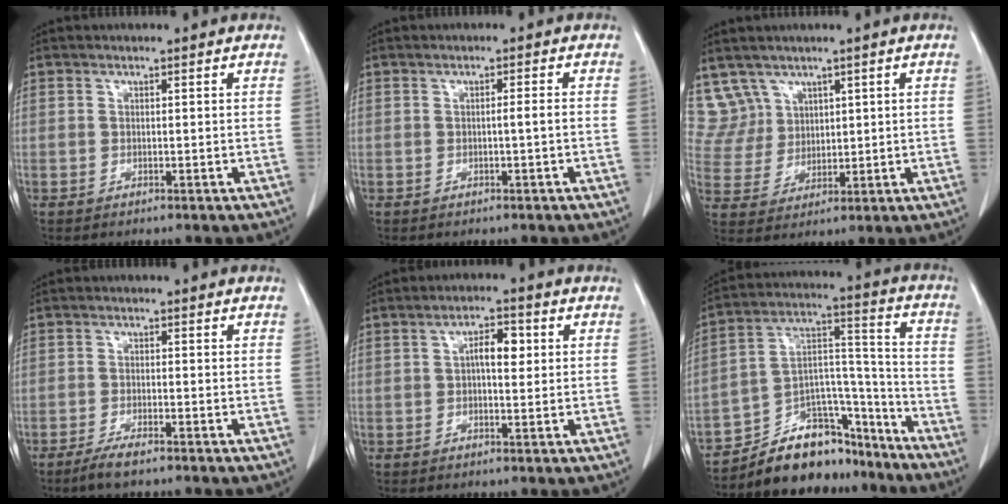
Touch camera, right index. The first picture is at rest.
{"total": 1.2, "force": [-0.3, -0.1, 1.2], "torque": [-0.019, 0.001, -0.004]}
{"total": 6.5, "force": [4.4, 4.8, -0.4], "torque": [0.006, 0.015, 0.103]}
{"total": 3.0, "force": [-2.3, 0.3, 1.9], "torque": [-0.041, -0.004, -0.045]}
{"total": 4.3, "force": [0.7, 1.6, 4.0], "torque": [-0.067, 0.012, 0.009]}
{"total": 14.8, "force": [-12.9, 5.8, 4.4], "torque": [-0.059, 0.069, -0.216]}